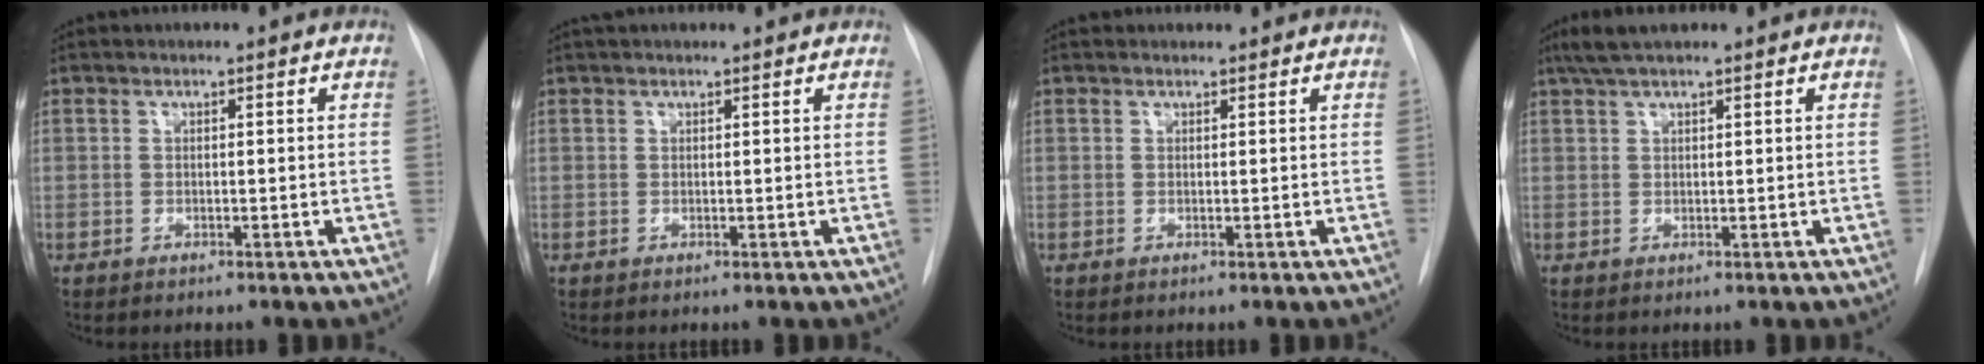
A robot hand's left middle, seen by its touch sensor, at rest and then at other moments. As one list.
[{"total": 1.6, "force": [1.5, 0.4, 0.6], "torque": [-0.009, 0.023, 0.024]}, {"total": 1.0, "force": [0.9, 0.4, -0.1], "torque": [0.001, 0.014, 0.014]}, {"total": 4.0, "force": [3.1, 0.6, 2.5], "torque": [-0.051, 0.019, 0.059]}]